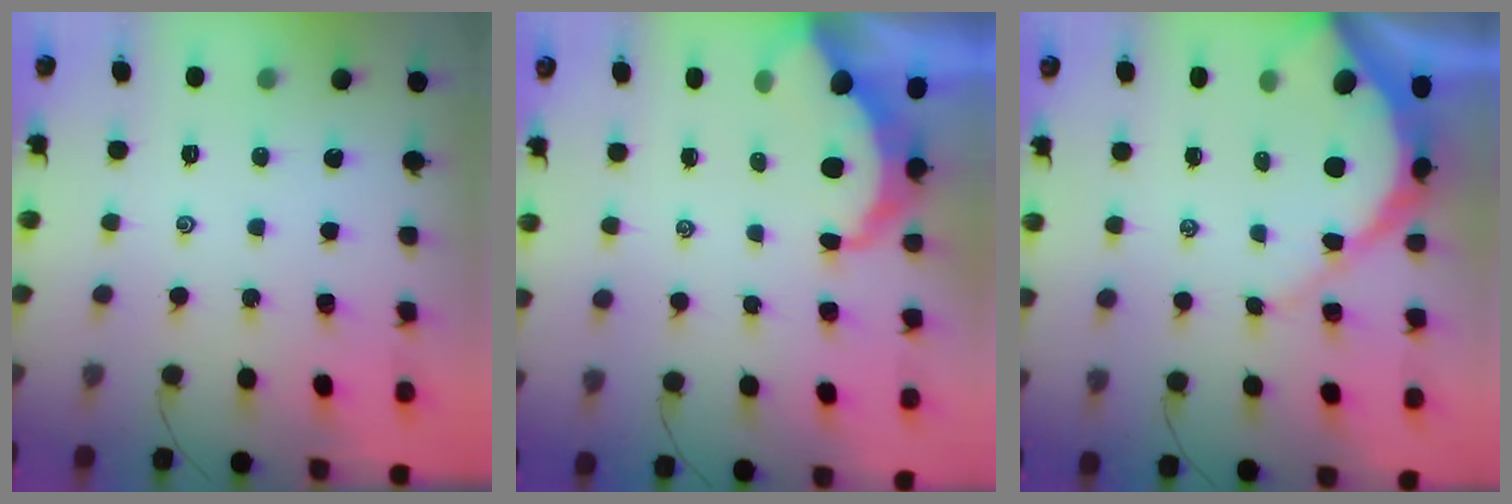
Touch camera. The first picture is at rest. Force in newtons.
{"total": 6.0, "press": 6.0, "slide": 0.8}
{"total": 9.5, "press": 9.5, "slide": 1.2}